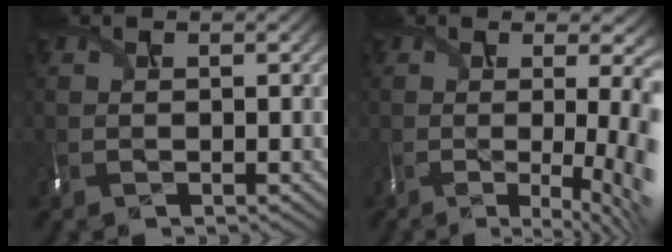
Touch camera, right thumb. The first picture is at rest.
{"total": 12.8, "force": [-1.5, 4.6, 11.8], "torque": [-0.108, -0.008, -0.008]}